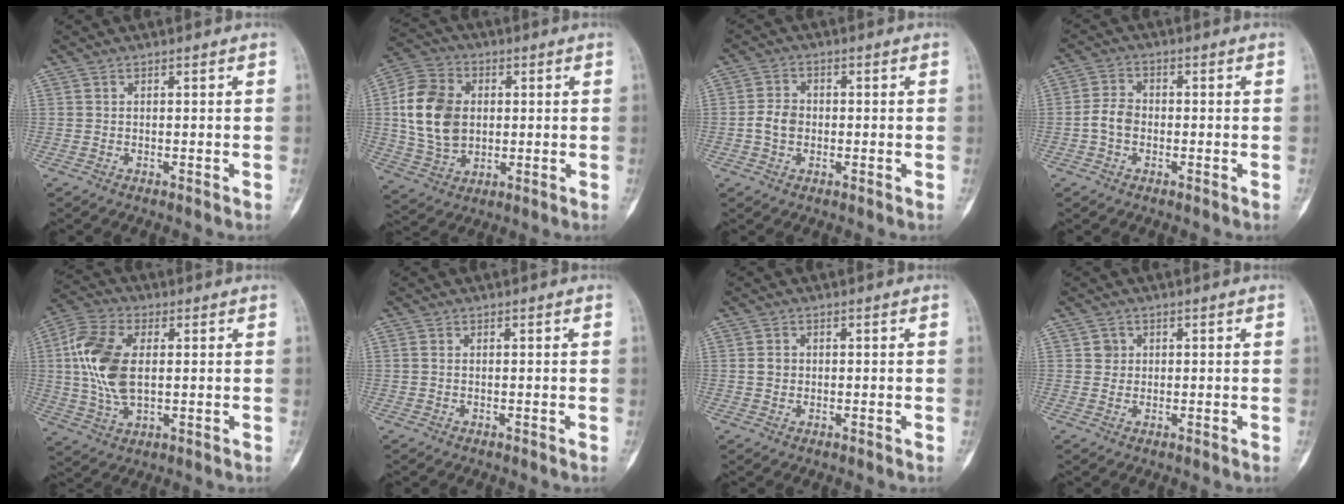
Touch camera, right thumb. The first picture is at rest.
{"total": 14.4, "force": [1.3, 10.5, 9.8], "torque": [-0.165, 0.007, 0.024]}
{"total": 4.4, "force": [-0.6, 3.4, 2.6], "torque": [-0.045, 0.011, -0.016]}
{"total": 4.4, "force": [-1.0, 3.2, 2.8], "torque": [-0.051, 0.015, -0.026]}
{"total": 13.6, "force": [1.6, 7.5, 11.2], "torque": [-0.235, 0.007, 0.029]}
{"total": 0.8, "force": [0.1, 0.5, 0.6], "torque": [-0.016, 0.000, 0.002]}
{"total": 1.8, "force": [0.1, 1.6, 0.9], "torque": [-0.011, 0.005, 0.002]}
{"total": 1.9, "force": [0.5, 1.8, 0.4], "torque": [0.005, 0.001, 0.006]}